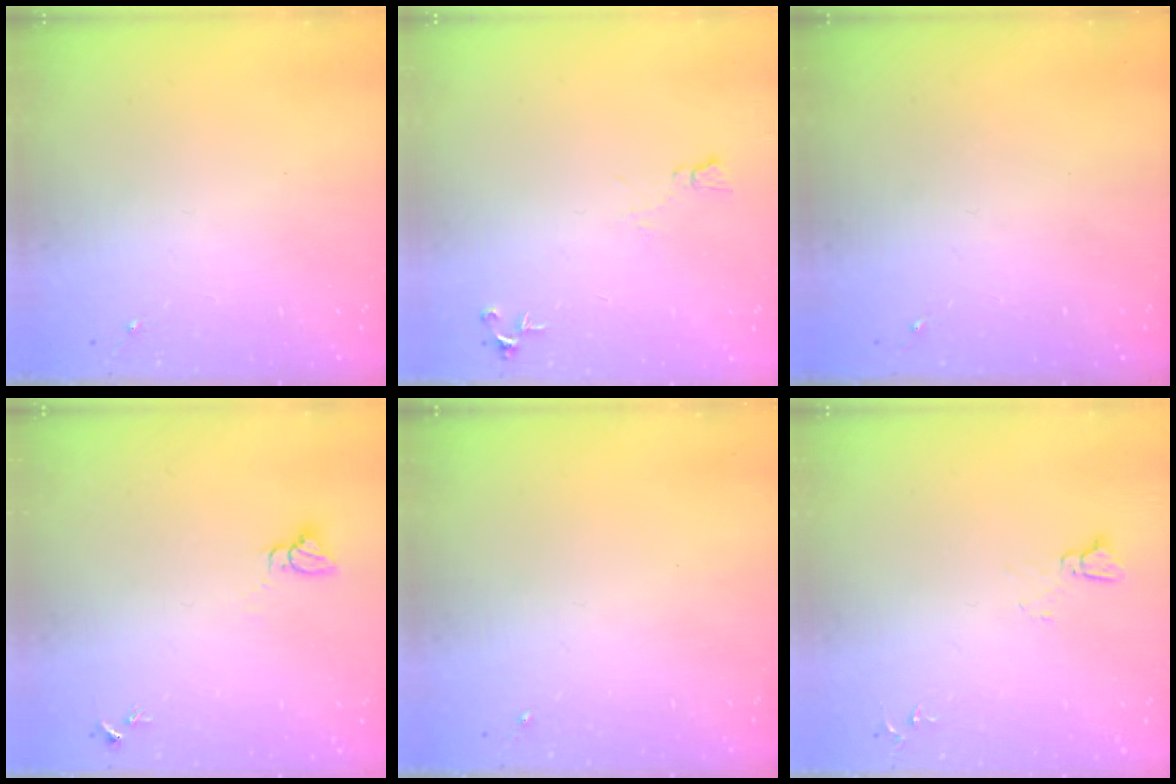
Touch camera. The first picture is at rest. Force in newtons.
{"total": 5.9, "press": 5.8, "slide": 1.0}
{"total": 0.0}
{"total": 2.7, "press": 2.7, "slide": 0.1}
{"total": 0.0}
{"total": 4.1, "press": 4.1, "slide": 0.4}